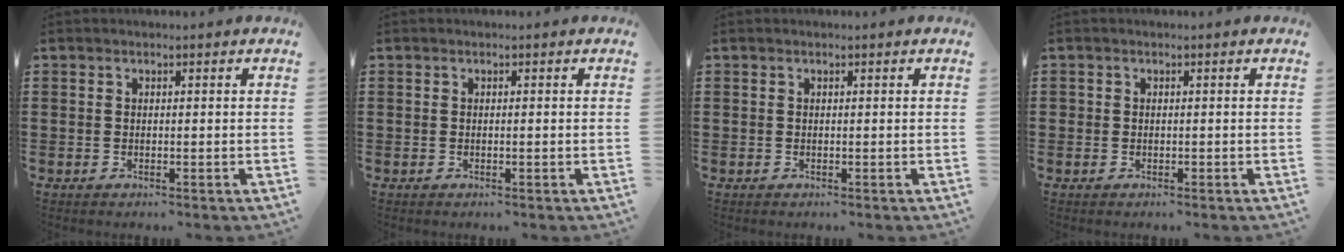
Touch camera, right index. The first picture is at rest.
{"total": 0.0}
{"total": 0.0}
{"total": 0.5, "force": [-0.2, 0.5, 0.1], "torque": [-0.003, 0.002, -0.005]}